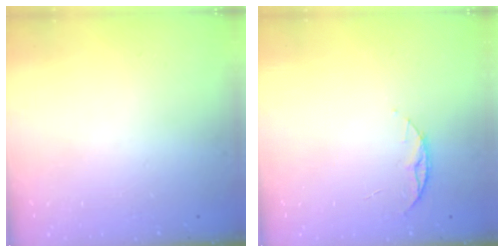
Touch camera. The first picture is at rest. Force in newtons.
{"total": 5.5, "press": 5.5, "slide": 0.6}